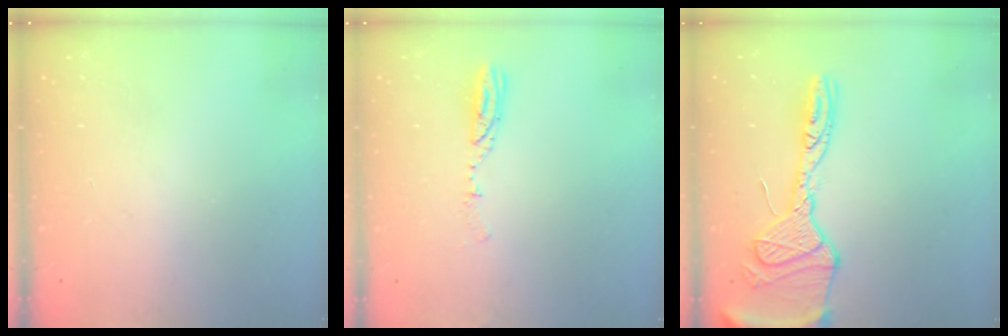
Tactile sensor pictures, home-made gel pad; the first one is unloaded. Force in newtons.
{"total": 4.8, "press": 4.7, "slide": 1.0}
{"total": 17.8, "press": 17.7, "slide": 1.7}